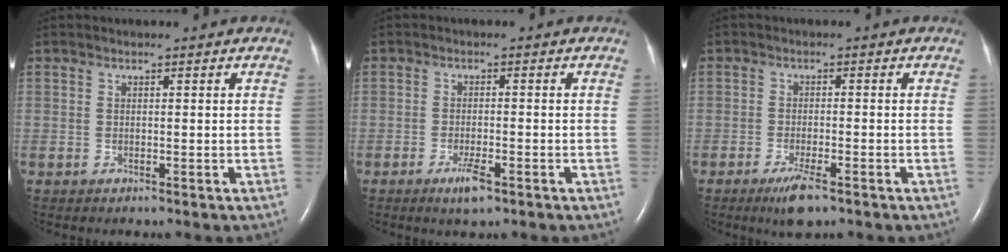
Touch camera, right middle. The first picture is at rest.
{"total": 3.1, "force": [-1.9, 0.6, 2.4], "torque": [-0.048, -0.004, -0.032]}
{"total": 4.2, "force": [-2.7, 0.7, 3.1], "torque": [-0.064, -0.008, -0.045]}